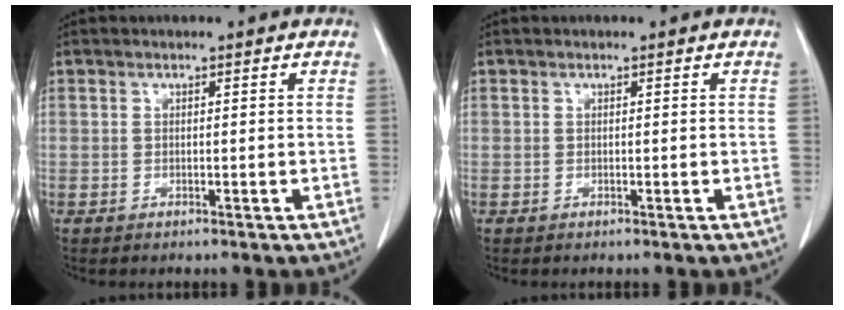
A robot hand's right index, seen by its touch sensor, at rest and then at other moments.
{"total": 0.0}